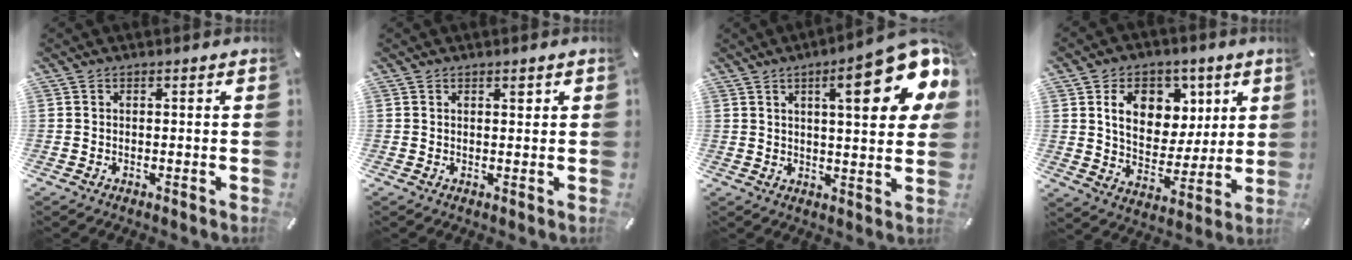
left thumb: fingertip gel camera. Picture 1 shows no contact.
{"total": 1.2, "force": [0.6, 0.7, 0.8], "torque": [-0.007, -0.001, 0.009]}
{"total": 18.1, "force": [8.3, 5.0, 15.3], "torque": [-0.207, -0.038, 0.120]}
{"total": 13.6, "force": [5.5, 10.4, 6.9], "torque": [-0.100, -0.018, 0.100]}